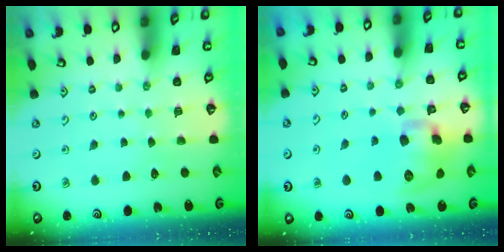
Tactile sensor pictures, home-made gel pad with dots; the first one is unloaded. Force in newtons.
{"total": 13.5, "press": 13.3, "slide": 2.2}